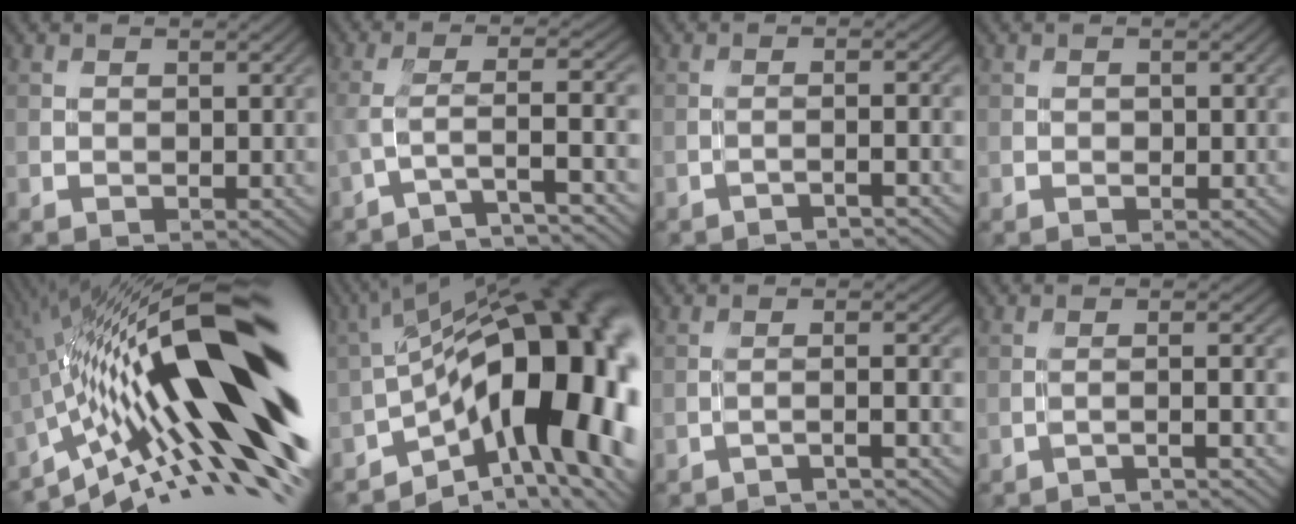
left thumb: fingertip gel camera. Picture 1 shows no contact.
{"total": 5.6, "force": [-3.1, 1.1, 4.6], "torque": [-0.066, 0.011, -0.075]}
{"total": 2.3, "force": [-1.4, 0.4, 1.8], "torque": [-0.016, 0.009, -0.043]}
{"total": 0.7, "force": [-0.2, 0.5, 0.4], "torque": [-0.005, -0.001, -0.003]}
{"total": 19.9, "force": [-1.9, 5.8, 18.9], "torque": [-0.295, 0.017, -0.056]}
{"total": 20.5, "force": [-5.2, 8.8, 17.8], "torque": [-0.232, 0.012, -0.081]}
{"total": 2.9, "force": [-1.9, 0.4, 2.2], "torque": [-0.021, 0.011, -0.053]}
{"total": 2.6, "force": [-1.6, 0.4, 2.0], "torque": [-0.019, 0.010, -0.048]}